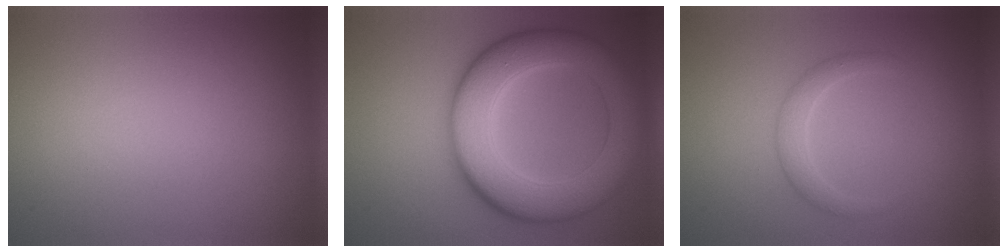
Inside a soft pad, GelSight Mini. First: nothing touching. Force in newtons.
{"total": 10.1, "press": 10.1, "slide": 0.2}
{"total": 1.7, "press": 1.7, "slide": 0.1}